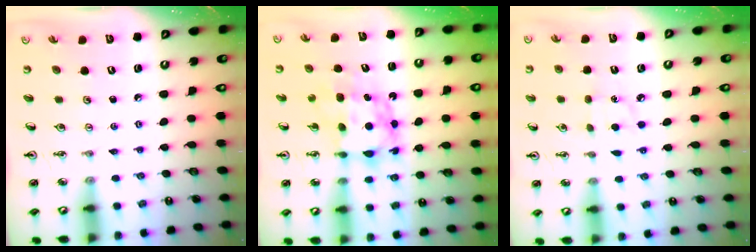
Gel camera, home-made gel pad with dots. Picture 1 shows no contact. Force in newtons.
{"total": 6.9, "press": 6.9, "slide": 0.5}
{"total": 5.4, "press": 5.3, "slide": 0.6}